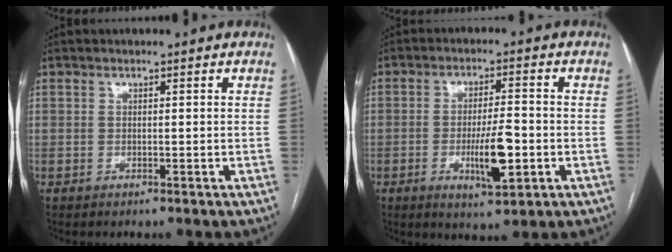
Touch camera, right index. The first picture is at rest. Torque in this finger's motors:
{"motor_torque": [0.90, 0.21, 0.25, 0.08]}